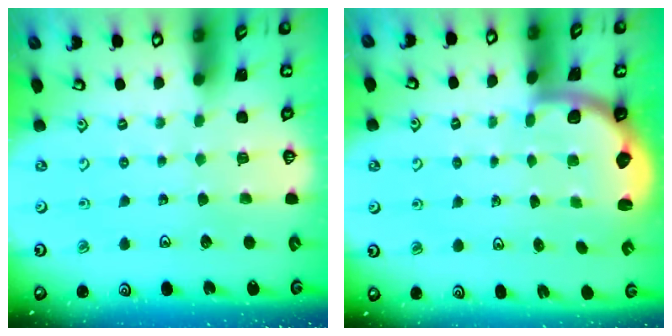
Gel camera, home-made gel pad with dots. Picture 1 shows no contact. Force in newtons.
{"total": 2.1, "press": 2.0, "slide": 0.8}